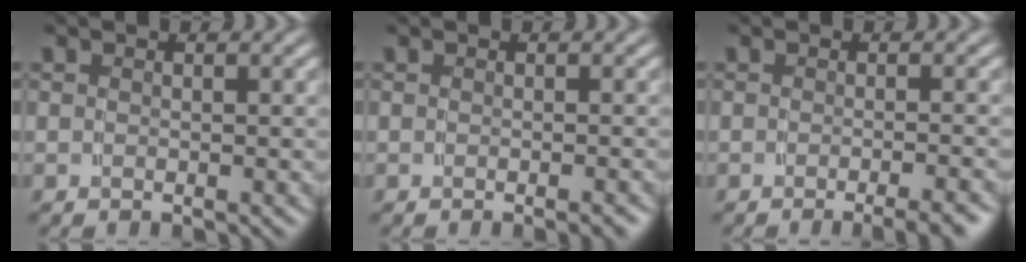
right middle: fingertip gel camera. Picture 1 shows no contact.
{"total": 1.0, "force": [-0.7, 0.0, 0.6], "torque": [-0.005, 0.001, -0.012]}
{"total": 3.0, "force": [-2.4, 0.3, 1.9], "torque": [-0.015, 0.002, -0.038]}